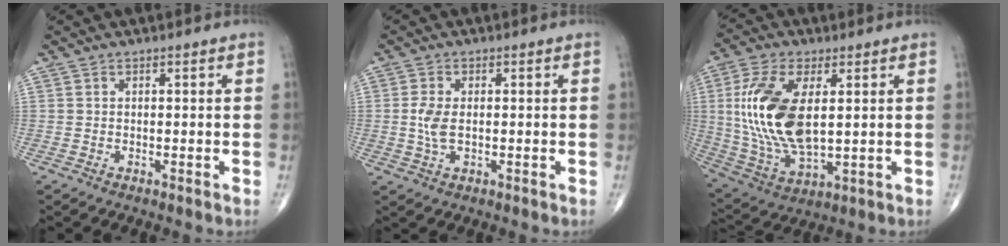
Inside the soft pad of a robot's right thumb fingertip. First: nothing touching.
{"total": 4.3, "force": [-0.1, 2.4, 3.6], "torque": [-0.085, 0.001, -0.004]}
{"total": 17.8, "force": [2.7, 8.7, 15.3], "torque": [-0.321, -0.014, 0.060]}